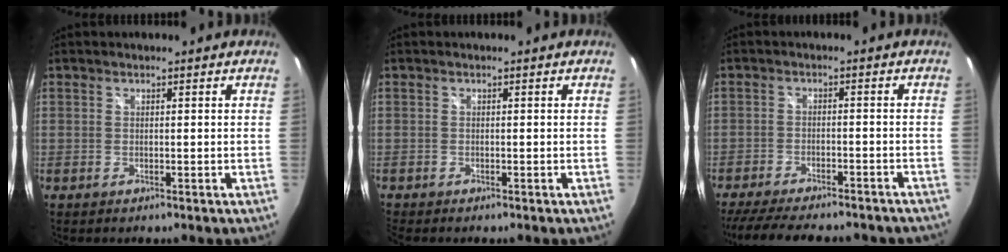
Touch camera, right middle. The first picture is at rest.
{"total": 0.8, "force": [-0.7, 0.1, 0.2], "torque": [-0.005, -0.006, -0.015]}
{"total": 19.4, "force": [-16.3, 5.2, 9.1], "torque": [-0.184, -0.031, -0.226]}